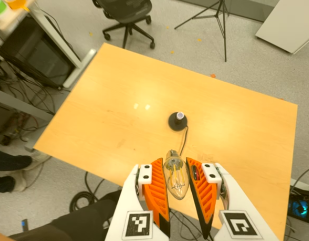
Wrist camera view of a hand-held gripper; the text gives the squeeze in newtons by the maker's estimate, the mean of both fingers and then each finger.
{"total": 10.6, "left": 10.3, "right": 10.8}